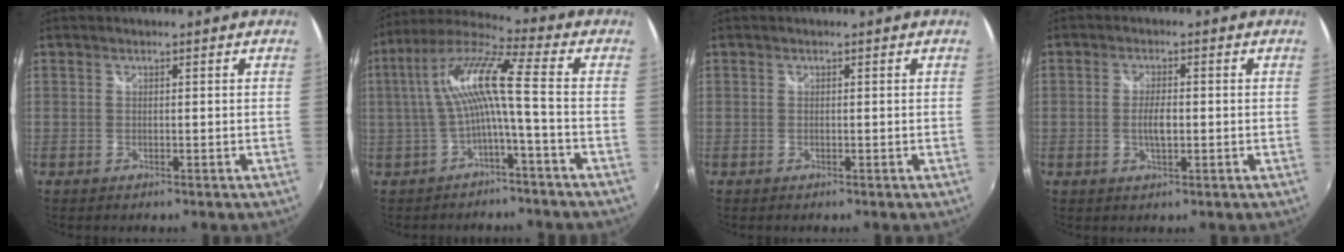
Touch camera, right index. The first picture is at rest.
{"total": 11.3, "force": [-1.5, 0.1, 11.2], "torque": [-0.219, 0.015, -0.025]}
{"total": 0.0}
{"total": 3.3, "force": [-0.5, 1.2, 3.1], "torque": [-0.057, -0.004, -0.007]}